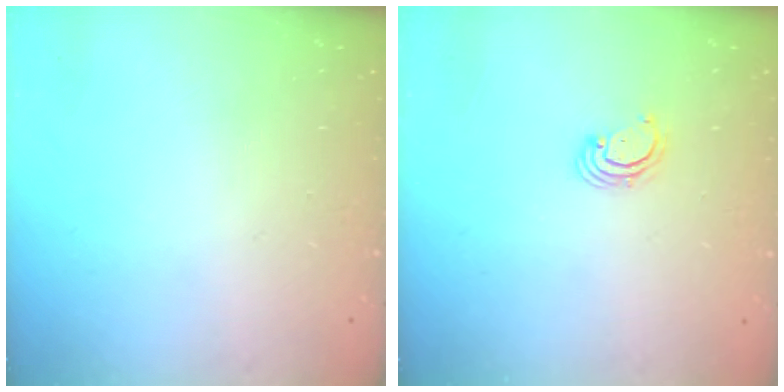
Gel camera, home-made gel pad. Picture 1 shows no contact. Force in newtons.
{"total": 2.6, "press": 2.6, "slide": 0.3}